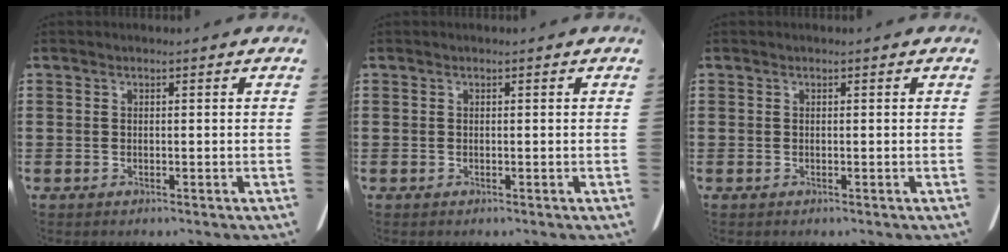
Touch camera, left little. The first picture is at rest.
{"total": 0.0}
{"total": 0.0}